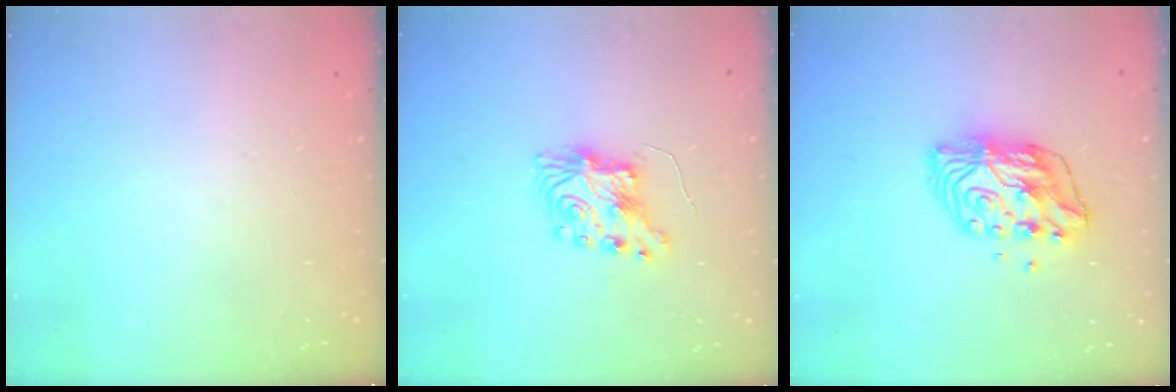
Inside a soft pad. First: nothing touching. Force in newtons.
{"total": 8.4, "press": 8.4, "slide": 0.2}
{"total": 10.5, "press": 10.5, "slide": 1.1}